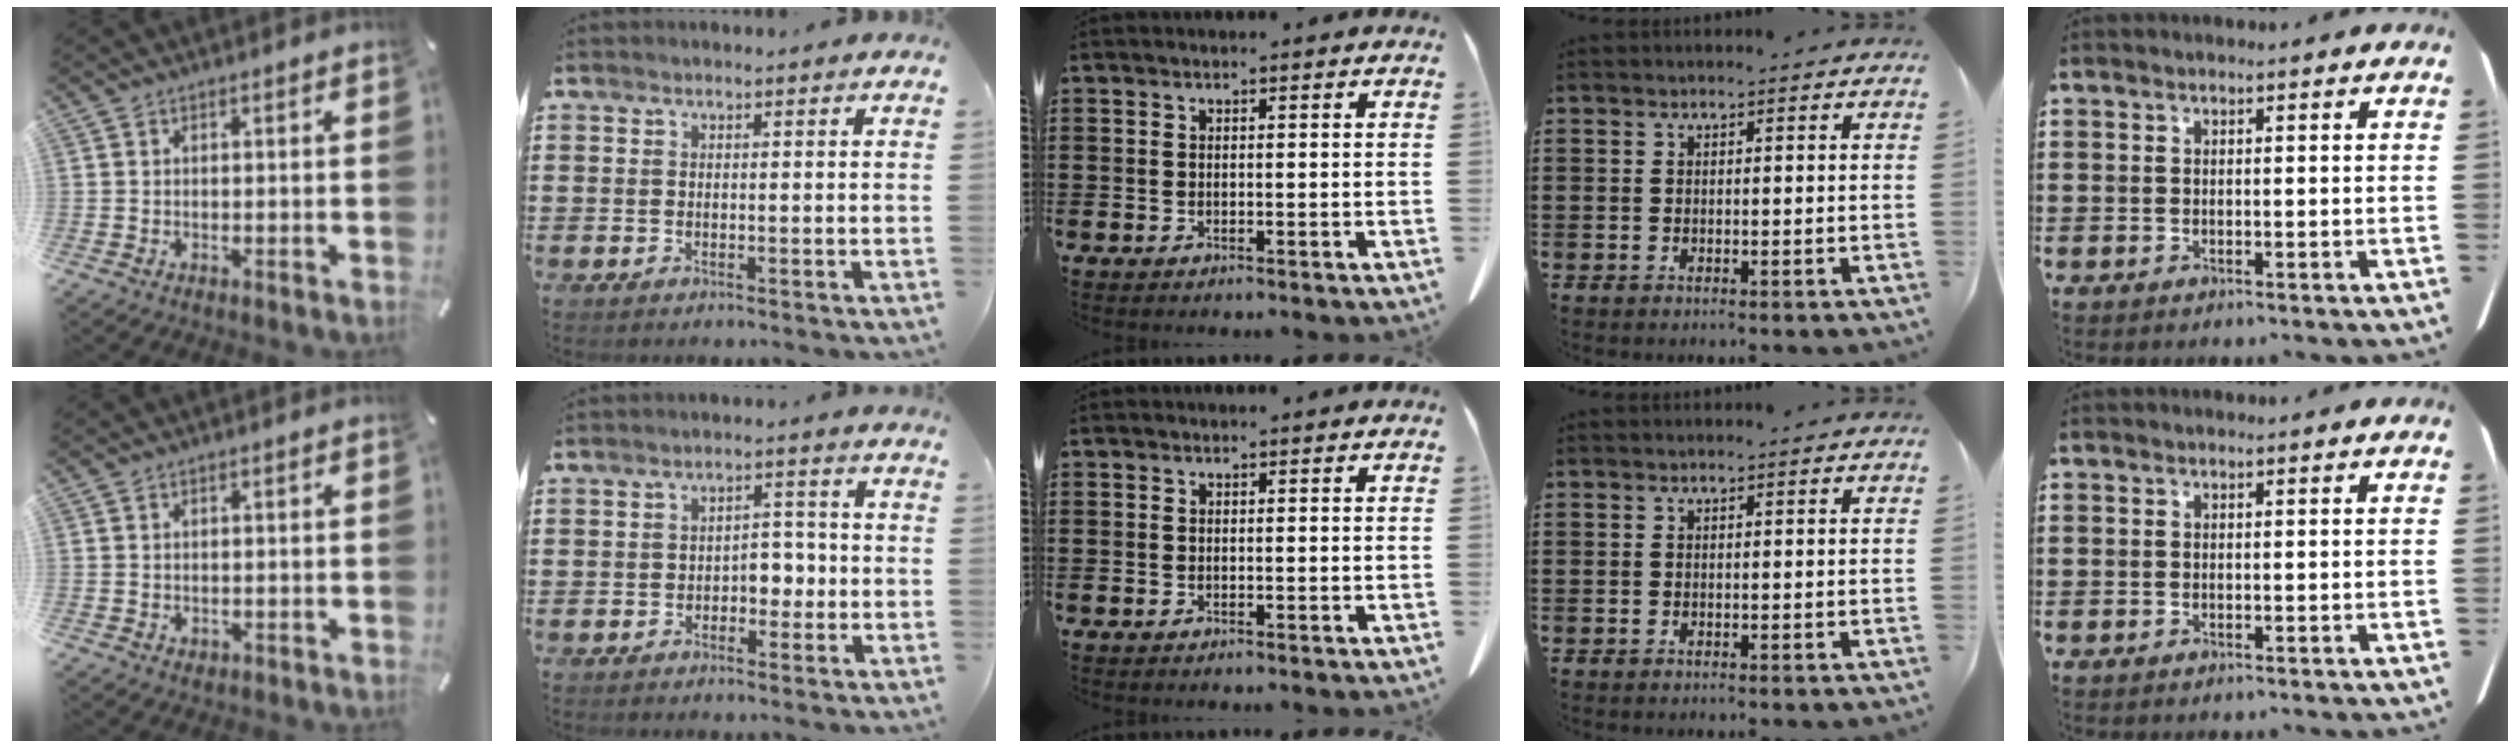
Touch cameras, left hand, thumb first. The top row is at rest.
{"thumb": {"total": 0.7, "force": [0.0, 0.7, 0.2], "torque": [-0.004, 0.005, -0.002]}, "index": {"total": 3.7, "force": [-1.3, 2.4, 2.5], "torque": [-0.042, 0.004, -0.031]}}